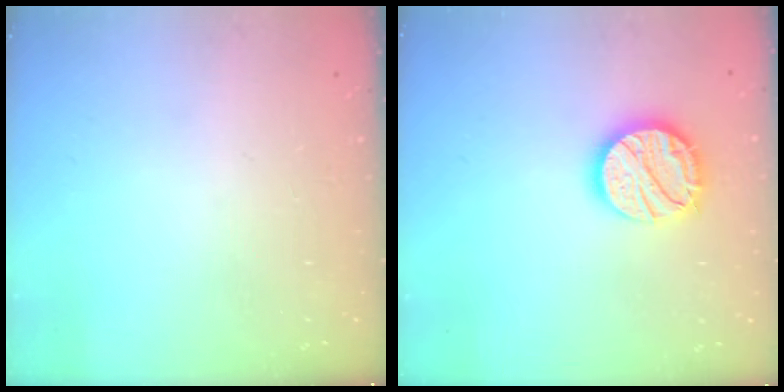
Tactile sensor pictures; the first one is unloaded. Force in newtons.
{"total": 15.0, "press": 15.0, "slide": 1.2}